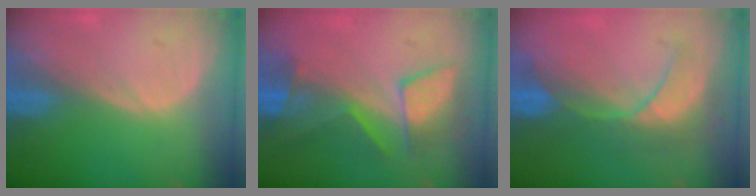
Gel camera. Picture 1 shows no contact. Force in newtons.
{"total": 7.5, "press": 7.4, "slide": 1.3}
{"total": 7.8, "press": 7.5, "slide": 1.9}